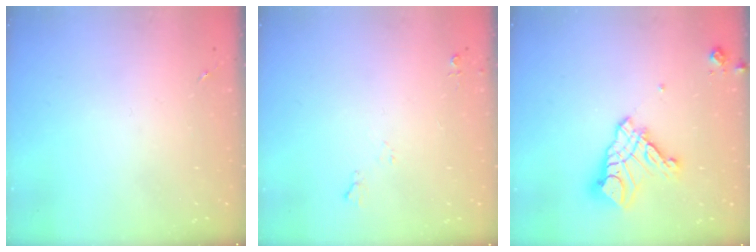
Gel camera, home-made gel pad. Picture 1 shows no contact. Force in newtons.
{"total": 4.9, "press": 4.8, "slide": 0.9}
{"total": 14.4, "press": 14.3, "slide": 1.5}